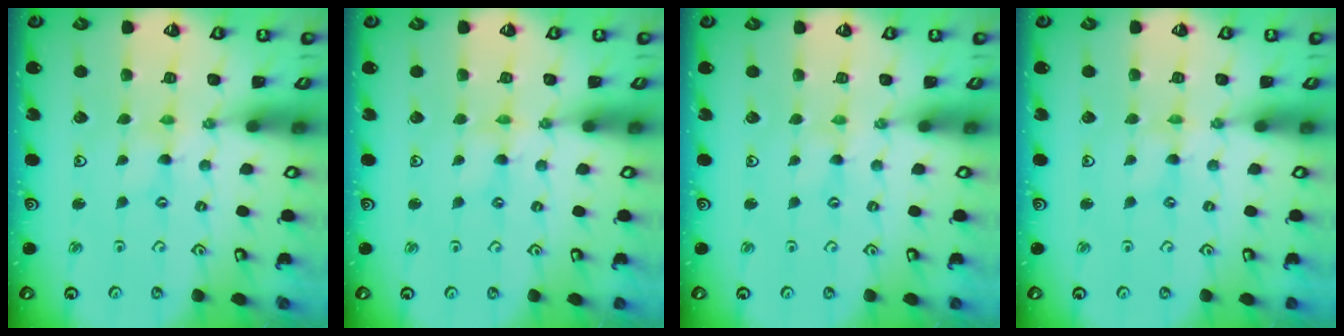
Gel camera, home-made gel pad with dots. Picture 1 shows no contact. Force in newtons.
{"total": 0.8, "press": 0.7, "slide": 0.2}
{"total": 0.7, "press": 0.7, "slide": 0.1}
{"total": 0.0}